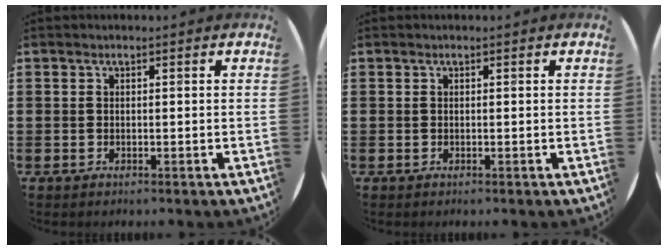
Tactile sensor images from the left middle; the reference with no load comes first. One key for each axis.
{"total": 0.0}